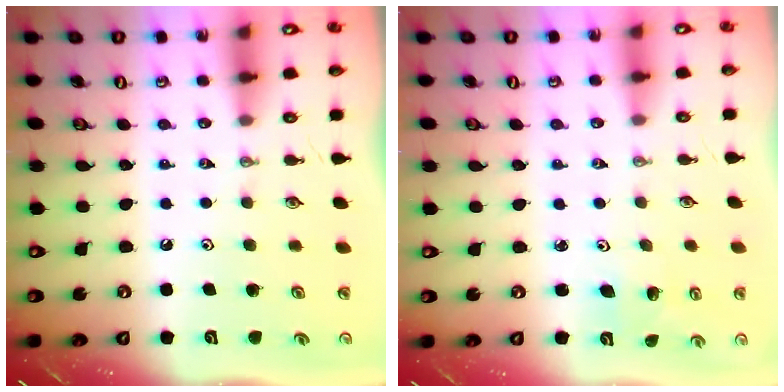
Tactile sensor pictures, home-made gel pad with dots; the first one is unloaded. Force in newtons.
{"total": 2.4, "press": 2.4, "slide": 0.1}